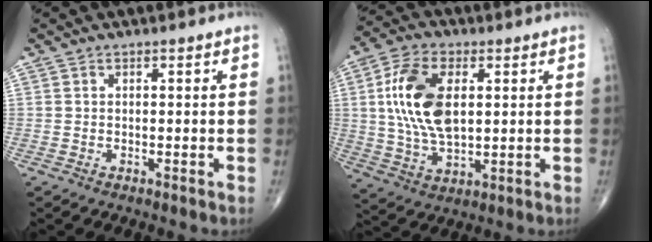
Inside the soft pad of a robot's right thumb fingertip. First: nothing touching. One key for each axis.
{"total": 14.6, "fx": 2.6, "fy": 7.9, "fz": 12.0, "tx": -0.234, "ty": -0.002, "tz": 0.051}